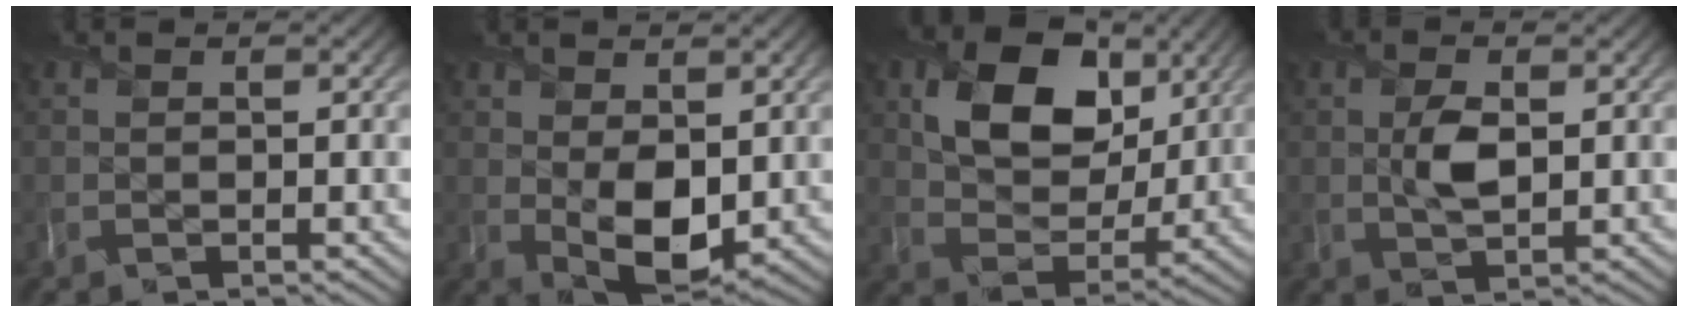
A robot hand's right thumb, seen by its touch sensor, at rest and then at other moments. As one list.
[{"total": 6.5, "force": [0.6, 3.9, 5.2], "torque": [-0.106, -0.012, 0.019]}, {"total": 12.1, "force": [4.8, 8.6, 7.2], "torque": [-0.131, -0.005, 0.081]}, {"total": 3.7, "force": [0.3, 2.0, 3.1], "torque": [-0.066, -0.006, 0.008]}]